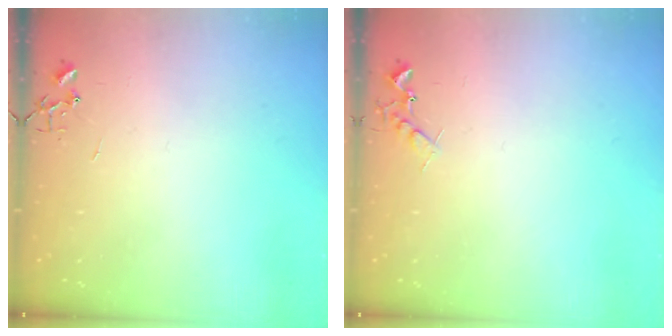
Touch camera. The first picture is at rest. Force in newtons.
{"total": 6.6, "press": 6.5, "slide": 0.7}